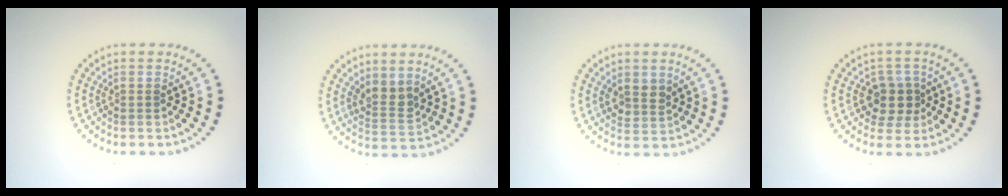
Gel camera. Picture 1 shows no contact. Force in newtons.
{"total": 2.3, "press": 1.9, "slide": 1.3}
{"total": 2.0, "press": 1.8, "slide": 0.9}
{"total": 2.6, "press": 2.4, "slide": 1.1}